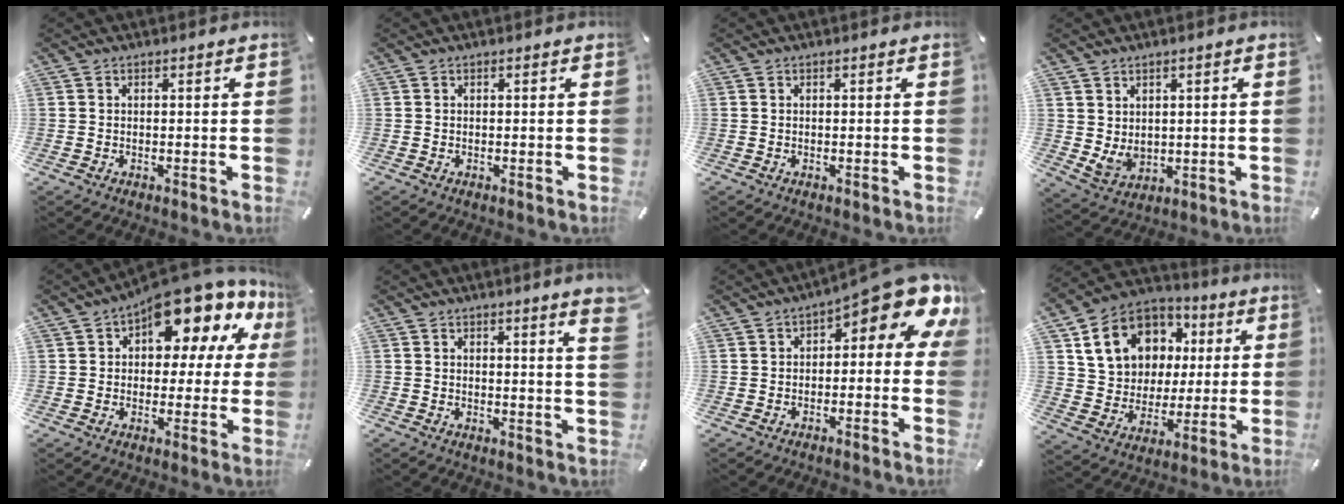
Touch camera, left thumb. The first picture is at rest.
{"total": 0.0}
{"total": 0.0}
{"total": 5.3, "force": [2.3, 4.5, 1.7], "torque": [-0.039, -0.020, 0.041]}
{"total": 14.3, "force": [10.4, 6.2, 7.6], "torque": [-0.114, -0.081, 0.182]}
{"total": 3.8, "force": [2.5, 0.0, 2.8], "torque": [-0.044, -0.014, 0.040]}
{"total": 11.5, "force": [5.6, 4.0, 9.2], "torque": [-0.126, -0.049, 0.093]}
{"total": 15.6, "force": [4.4, 13.6, 6.2], "torque": [-0.098, -0.003, 0.092]}